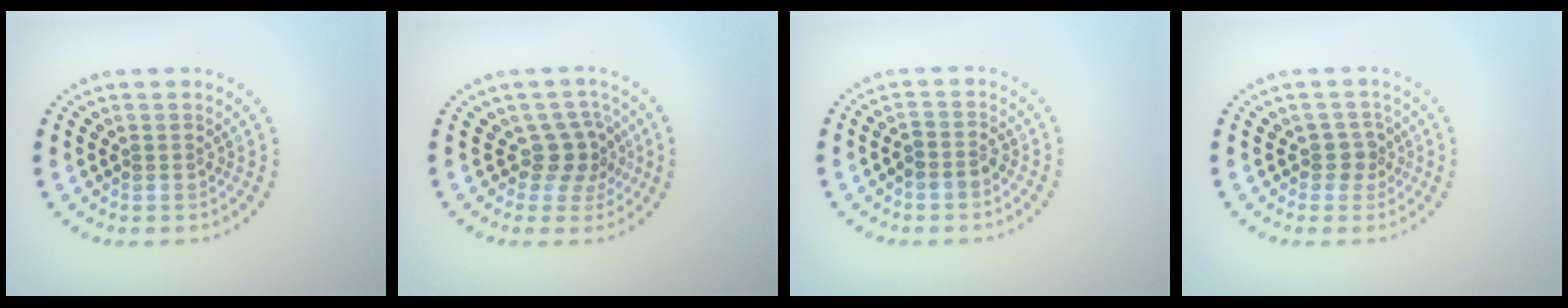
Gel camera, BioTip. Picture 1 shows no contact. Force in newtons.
{"total": 2.8, "press": 2.3, "slide": 1.6}
{"total": 1.4, "press": 1.3, "slide": 0.7}
{"total": 1.6, "press": 1.3, "slide": 0.9}